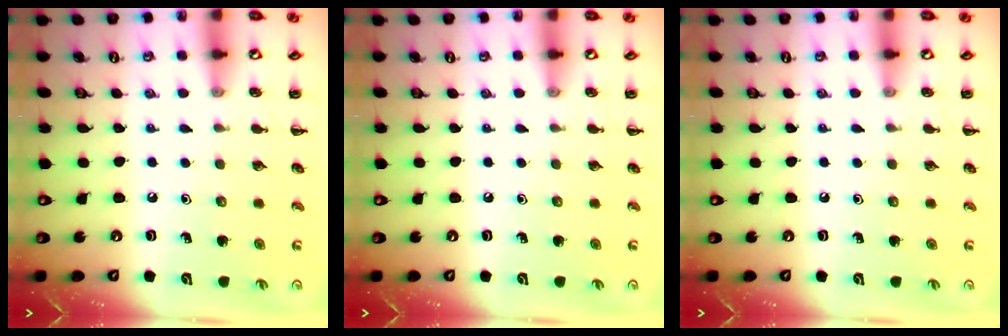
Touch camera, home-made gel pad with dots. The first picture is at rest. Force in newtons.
{"total": 0.0}
{"total": 0.0}